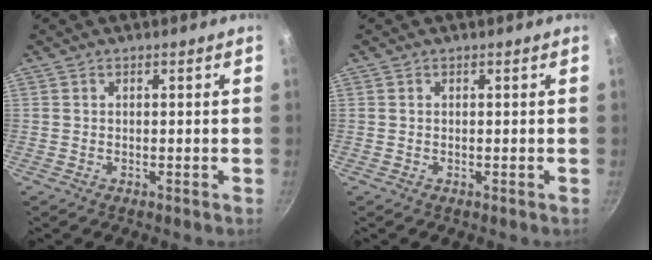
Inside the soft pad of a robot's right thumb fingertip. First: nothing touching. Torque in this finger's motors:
{"motor_torque": [-0.15, 0.21, -0.05, 0.26, 0.05]}